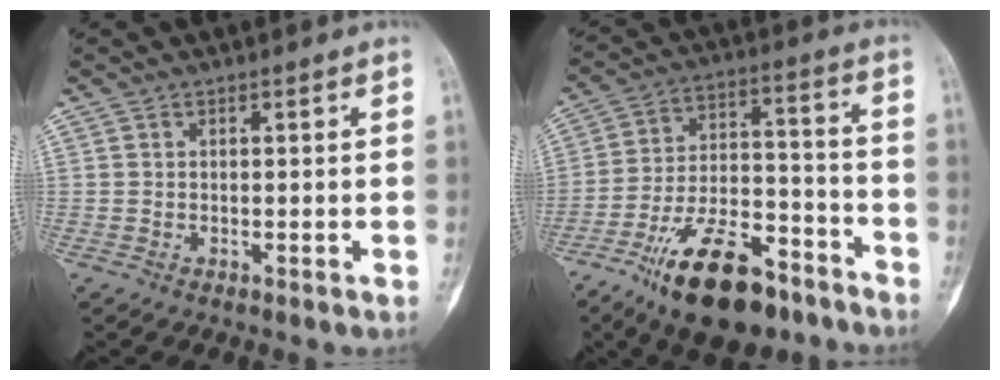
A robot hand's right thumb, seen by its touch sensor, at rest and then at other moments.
{"total": 19.4, "force": [-12.5, 8.2, 12.4], "torque": [-0.207, 0.079, -0.212]}